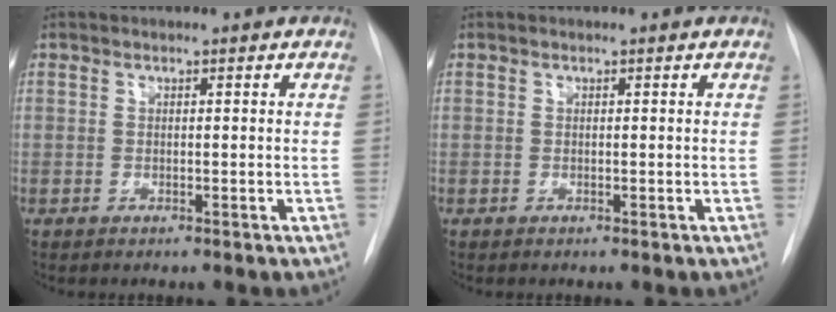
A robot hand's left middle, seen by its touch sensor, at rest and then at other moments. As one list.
[{"total": 0.0}]